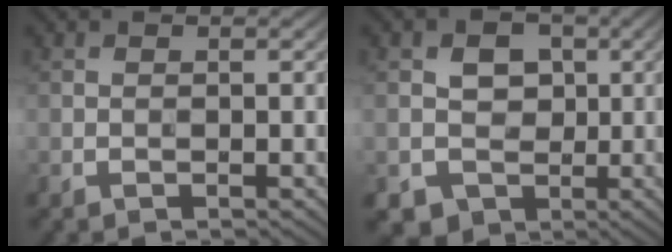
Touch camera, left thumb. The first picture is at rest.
{"total": 7.1, "force": [-0.4, 6.4, 3.1], "torque": [-0.047, 0.007, -0.027]}